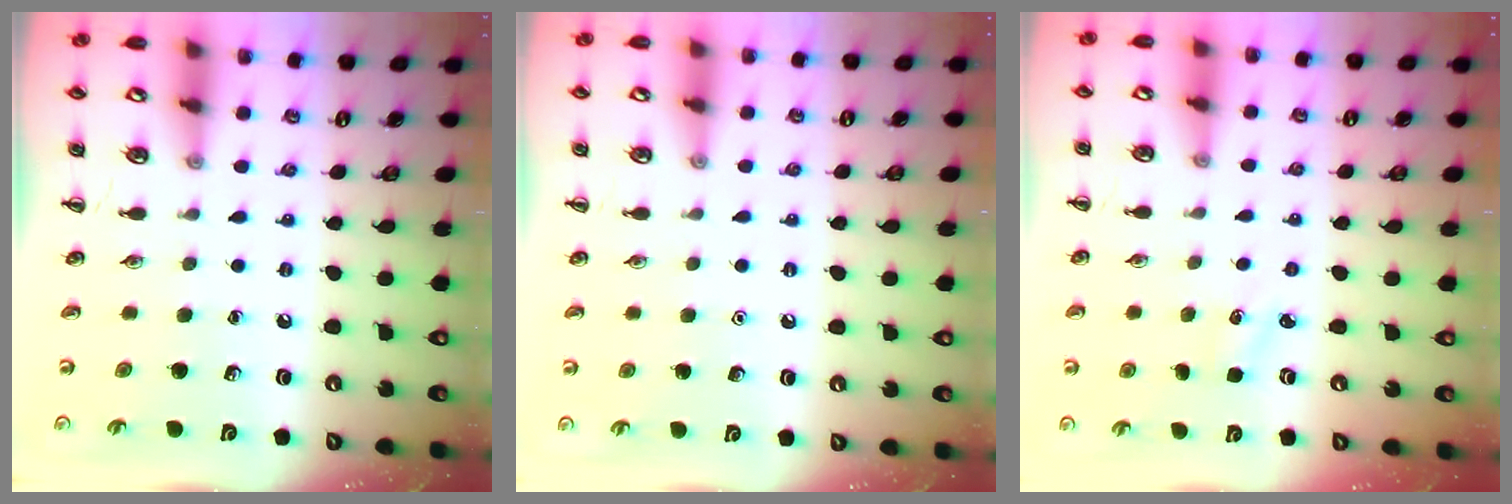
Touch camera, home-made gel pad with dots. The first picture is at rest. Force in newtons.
{"total": 1.5, "press": 1.5, "slide": 0.1}
{"total": 2.0, "press": 1.9, "slide": 0.6}